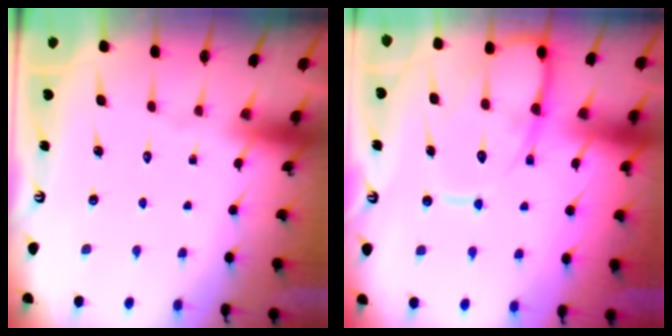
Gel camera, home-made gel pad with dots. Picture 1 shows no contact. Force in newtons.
{"total": 13.2, "press": 13.1, "slide": 1.5}